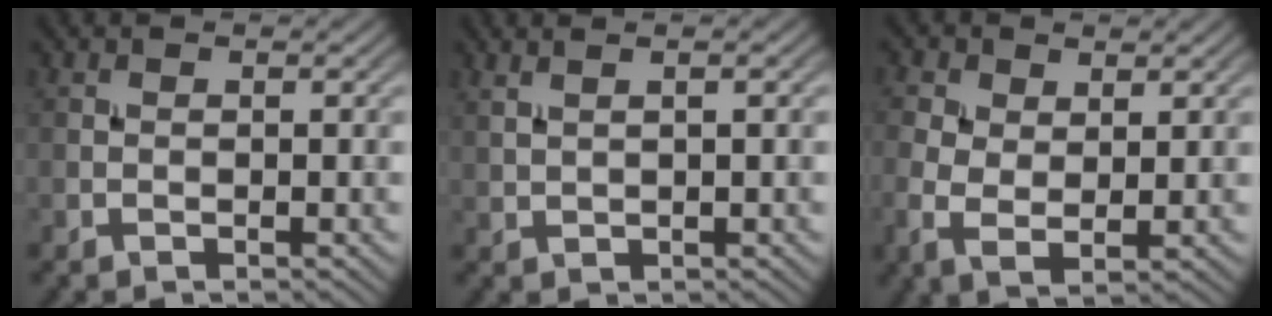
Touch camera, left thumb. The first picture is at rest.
{"total": 3.3, "force": [1.8, 1.0, 2.6], "torque": [-0.037, 0.009, 0.017]}
{"total": 4.8, "force": [1.0, 2.8, 3.8], "torque": [-0.100, 0.000, 0.016]}